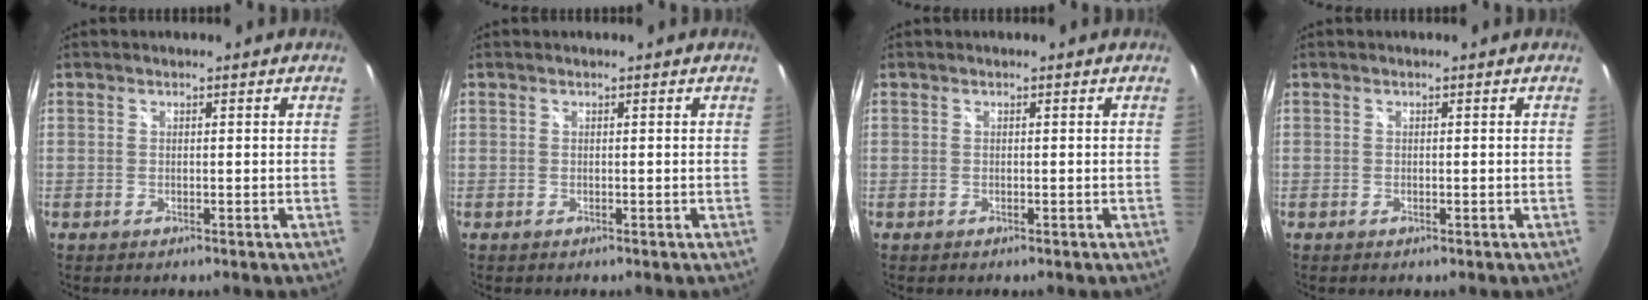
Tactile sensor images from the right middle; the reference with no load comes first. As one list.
[{"total": 0.0}, {"total": 0.0}, {"total": 0.0}]